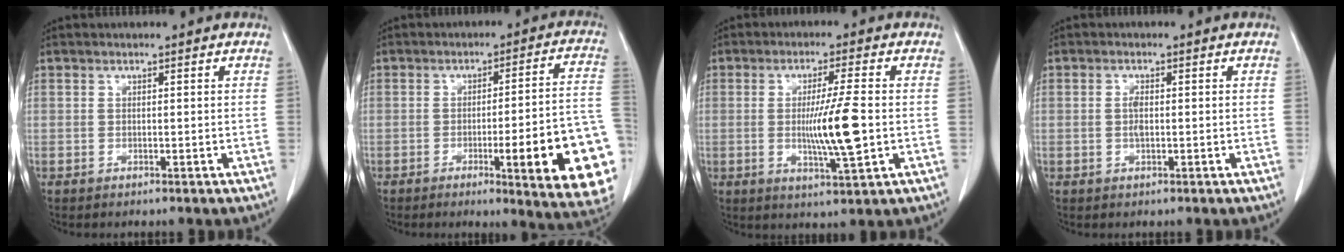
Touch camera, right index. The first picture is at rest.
{"total": 18.0, "force": [-5.7, 1.6, 17.0], "torque": [-0.126, 0.013, -0.062]}
{"total": 8.6, "force": [-0.8, -0.2, 8.5], "torque": [-0.151, -0.017, -0.013]}
{"total": 1.7, "force": [-0.1, 0.5, 1.6], "torque": [-0.037, 0.000, -0.002]}